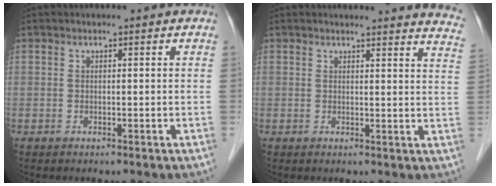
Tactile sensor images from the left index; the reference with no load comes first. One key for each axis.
{"total": 11.5, "fx": 11.3, "fy": 0.9, "fz": 1.9, "tx": 0.010, "ty": -0.073, "tz": 0.084}